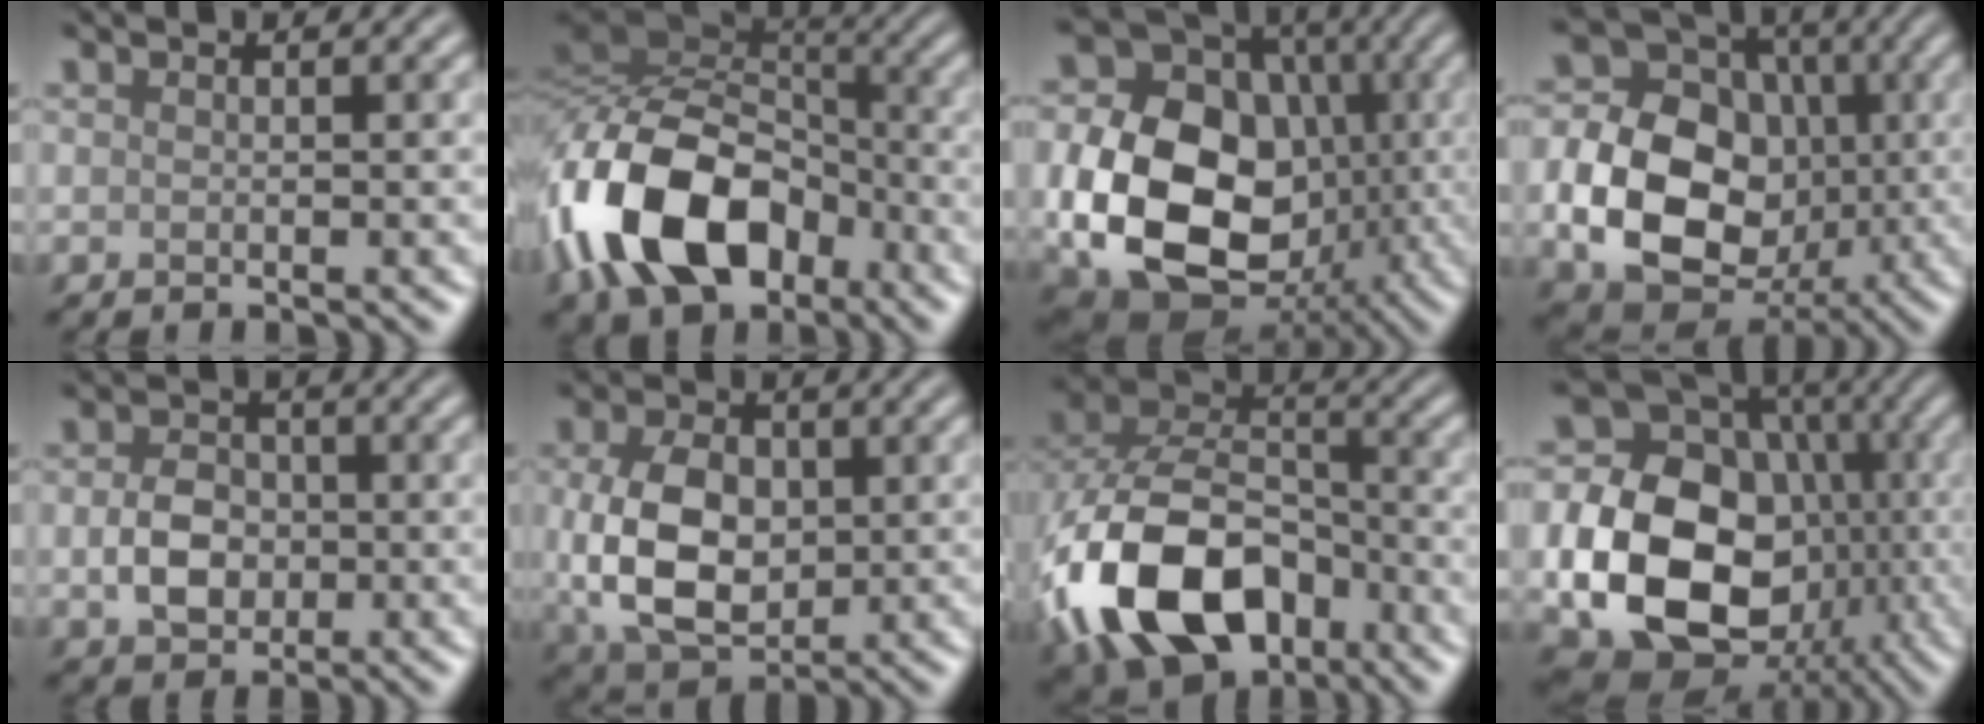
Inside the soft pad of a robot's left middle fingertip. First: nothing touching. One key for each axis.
{"total": 14.1, "fx": -5.2, "fy": 9.0, "fz": 9.6, "tx": -0.214, "ty": -0.001, "tz": -0.110}
{"total": 15.3, "fx": -2.0, "fy": 11.9, "fz": 9.3, "tx": -0.173, "ty": -0.022, "tz": -0.028}
{"total": 12.7, "fx": -1.6, "fy": 10.1, "fz": 7.6, "tx": -0.139, "ty": -0.008, "tz": -0.039}
{"total": 3.8, "fx": -0.5, "fy": 2.9, "fz": 2.3, "tx": -0.045, "ty": 0.004, "tz": -0.011}
{"total": 8.5, "fx": 0.1, "fy": 6.0, "fz": 6.1, "tx": -0.140, "ty": -0.007, "tz": 0.005}
{"total": 14.9, "fx": -5.8, "fy": 10.0, "fz": 9.5, "tx": -0.211, "ty": -0.020, "tz": -0.105}
{"total": 17.4, "fx": -2.8, "fy": 14.0, "fz": 9.9, "tx": -0.175, "ty": -0.037, "tz": -0.044}